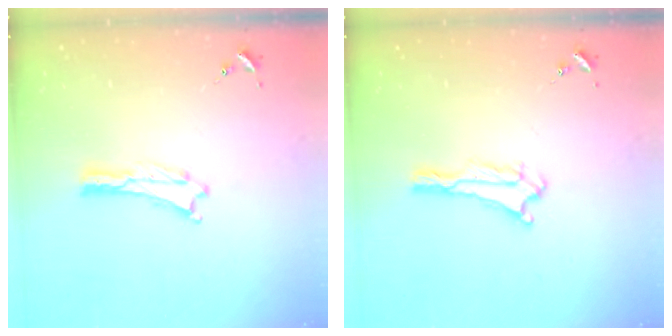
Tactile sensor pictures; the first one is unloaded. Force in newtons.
{"total": 0.6, "press": 0.6, "slide": 0.1}